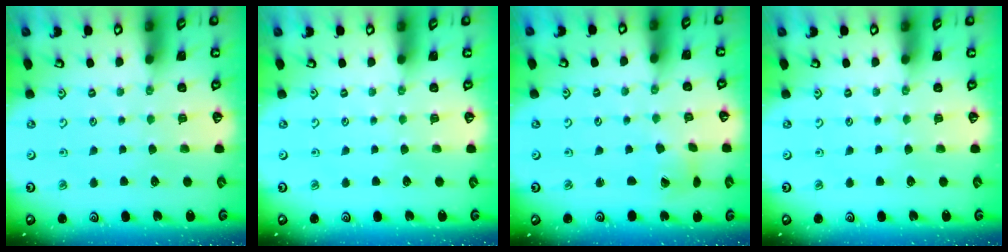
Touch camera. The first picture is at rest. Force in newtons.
{"total": 0.0}
{"total": 1.8, "press": 1.8, "slide": 0.2}
{"total": 0.0}